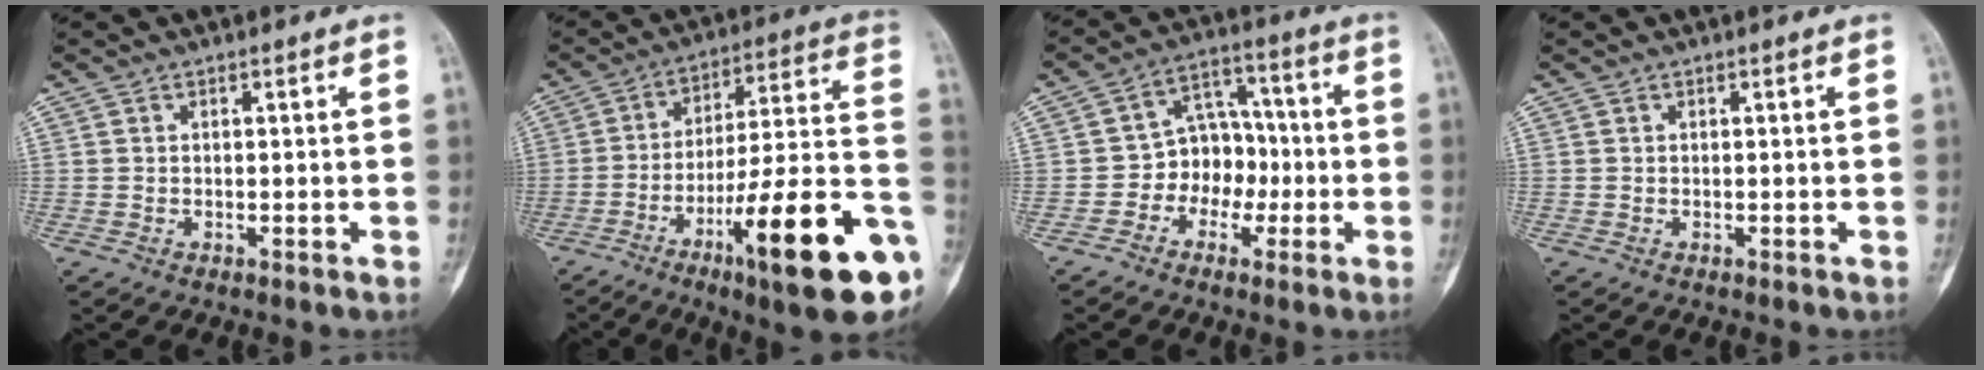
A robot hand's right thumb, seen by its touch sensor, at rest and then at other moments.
{"total": 25.3, "force": [-10.6, 4.8, 22.4], "torque": [-0.285, 0.047, -0.157]}
{"total": 8.9, "force": [-2.3, 7.3, 4.5], "torque": [-0.022, 0.041, -0.051]}
{"total": 0.0}